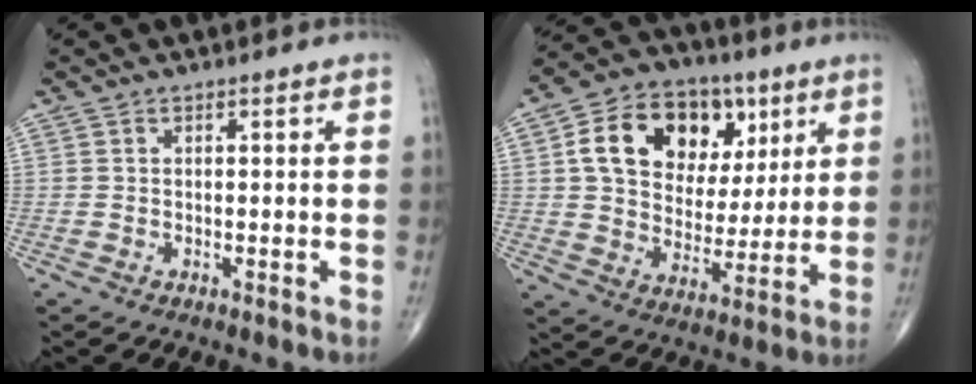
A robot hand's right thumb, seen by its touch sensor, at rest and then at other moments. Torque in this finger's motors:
{"motor_torque": [0.45, 2.31, 1.40, 0.78, 0.42]}